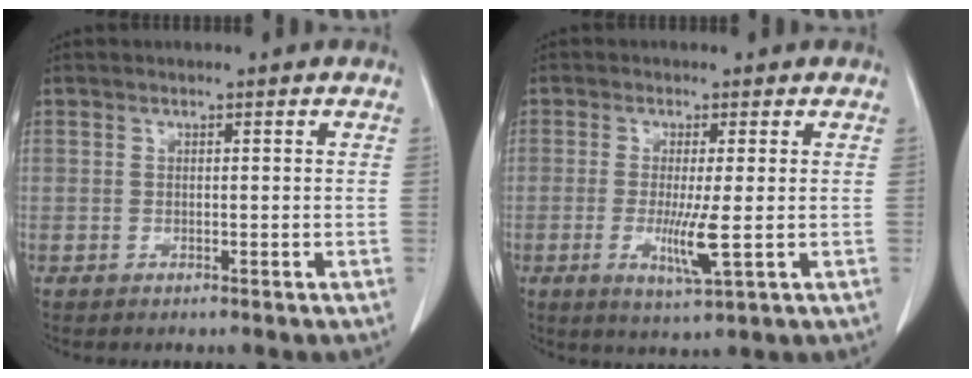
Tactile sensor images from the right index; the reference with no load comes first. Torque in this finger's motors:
{"motor_torque": [1.47, 0.01, 0.71, 0.18]}